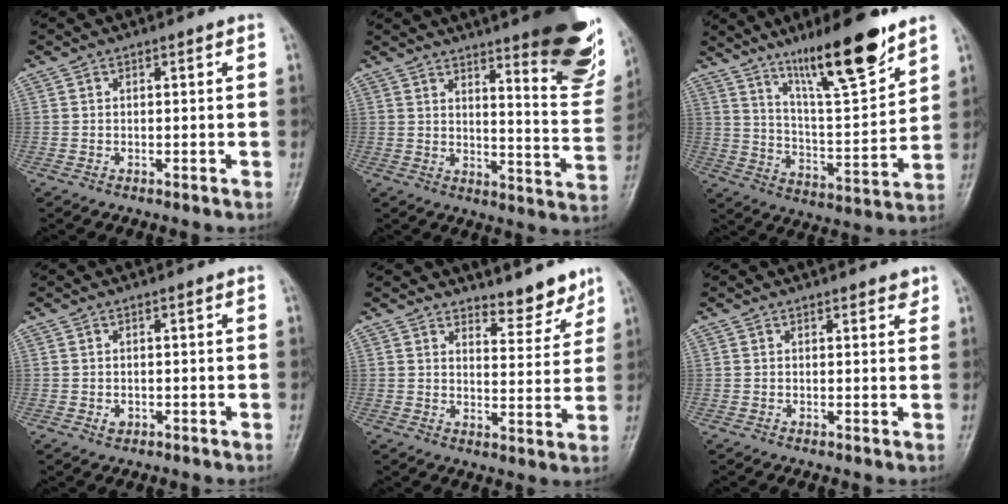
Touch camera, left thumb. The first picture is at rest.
{"total": 21.5, "force": [13.6, 4.5, 16.0], "torque": [-0.175, -0.087, 0.174]}
{"total": 17.9, "force": [12.2, 3.4, 12.6], "torque": [-0.183, -0.073, 0.212]}
{"total": 1.2, "force": [-0.1, 0.9, 0.8], "torque": [-0.006, -0.001, 0.003]}
{"total": 6.4, "force": [5.7, 2.0, 2.0], "torque": [-0.006, -0.054, 0.088]}
{"total": 2.0, "force": [1.6, 0.7, 0.9], "torque": [-0.002, -0.009, 0.019]}